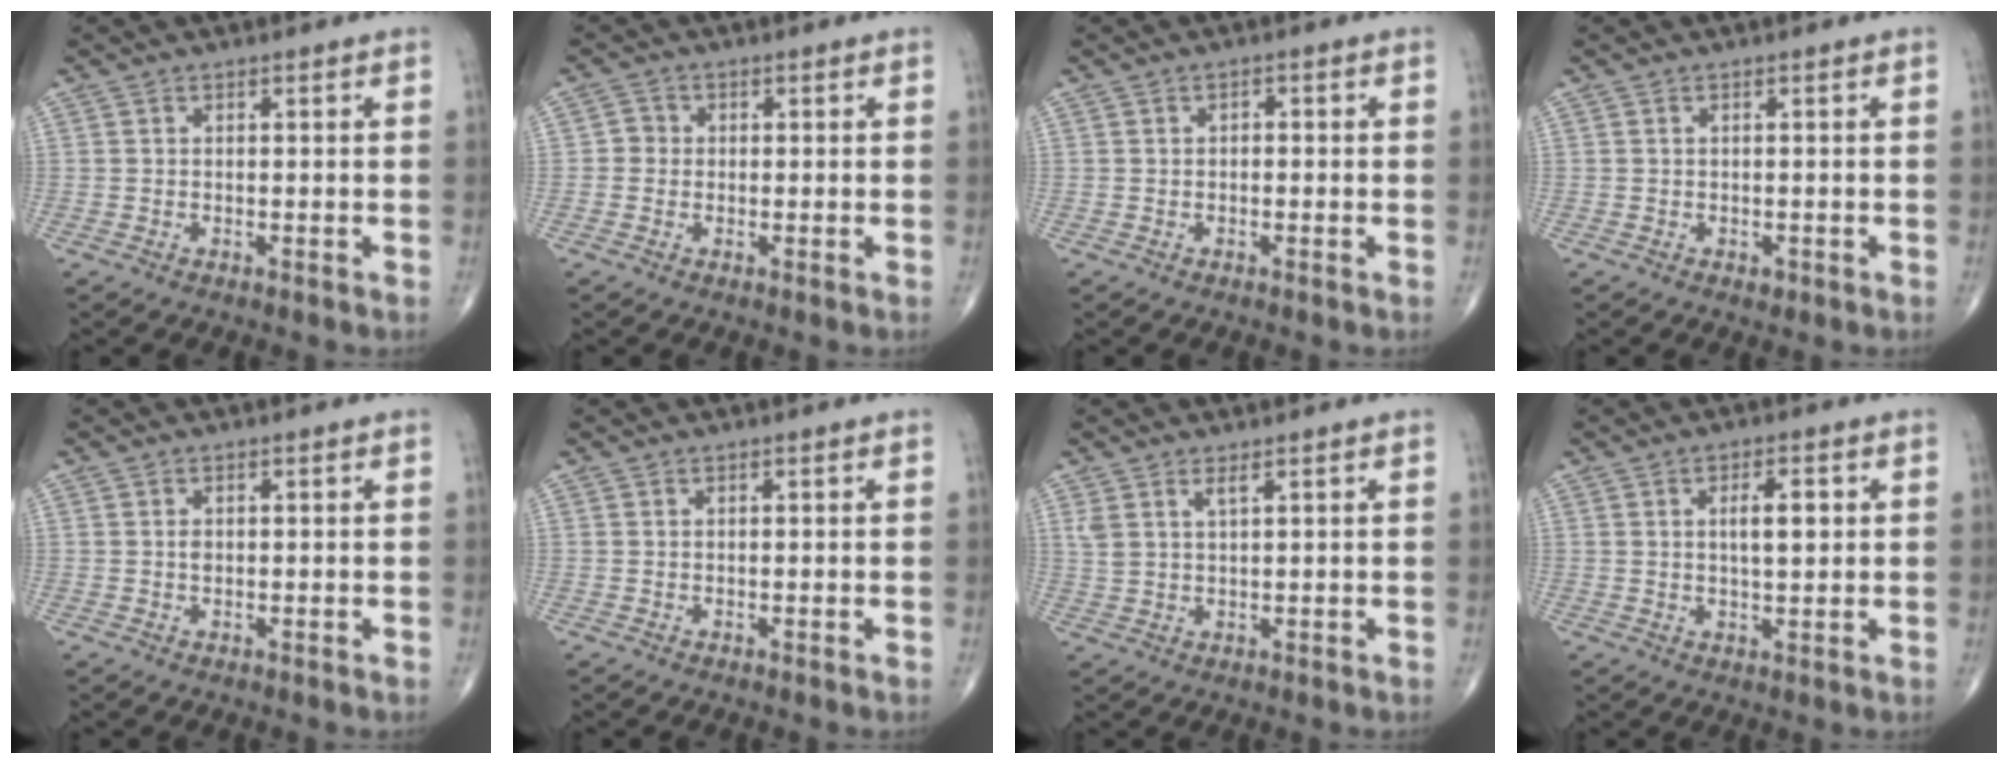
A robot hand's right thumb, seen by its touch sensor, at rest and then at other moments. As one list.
[{"total": 2.1, "force": [-0.2, 2.0, 0.6], "torque": [0.004, 0.007, -0.009]}, {"total": 0.9, "force": [-0.2, 0.7, 0.6], "torque": [0.001, 0.004, -0.008]}, {"total": 0.8, "force": [-0.4, 0.6, 0.4], "torque": [0.000, 0.000, -0.004]}, {"total": 0.9, "force": [0.1, 0.6, 0.6], "torque": [-0.008, 0.001, 0.000]}, {"total": 0.0}, {"total": 2.8, "force": [1.7, 0.7, 2.1], "torque": [-0.048, -0.006, 0.040]}, {"total": 5.1, "force": [1.1, 2.0, 4.6], "torque": [-0.066, -0.003, 0.016]}]